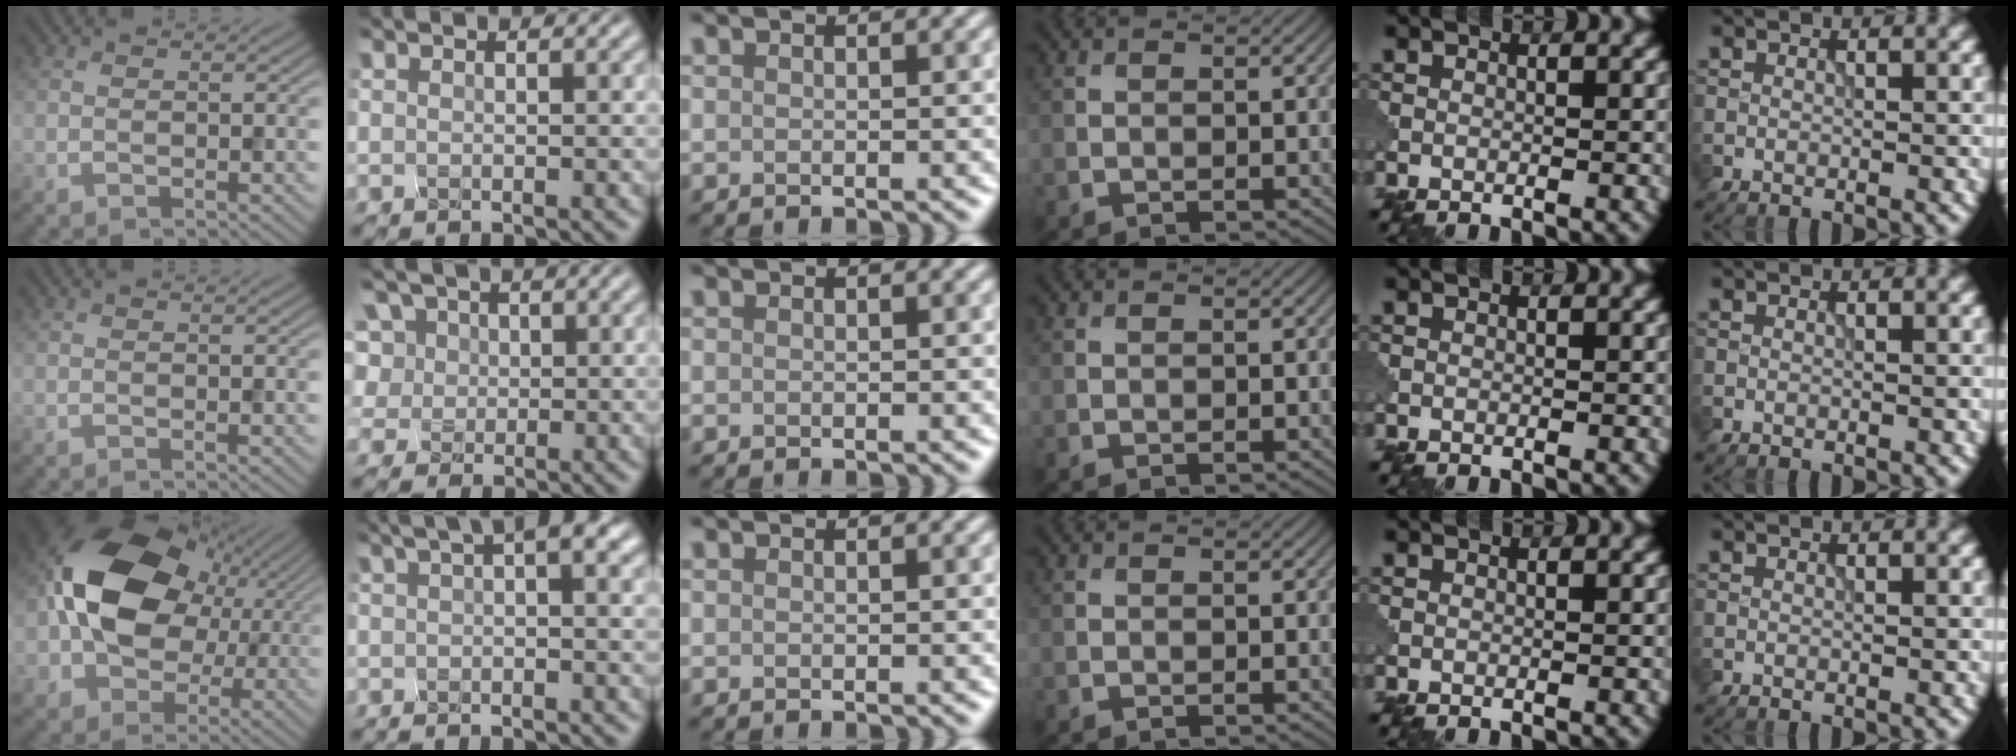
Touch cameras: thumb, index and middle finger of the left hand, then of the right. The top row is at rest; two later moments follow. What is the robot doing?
{"motion": "squeeze", "object": "foam earplug"}